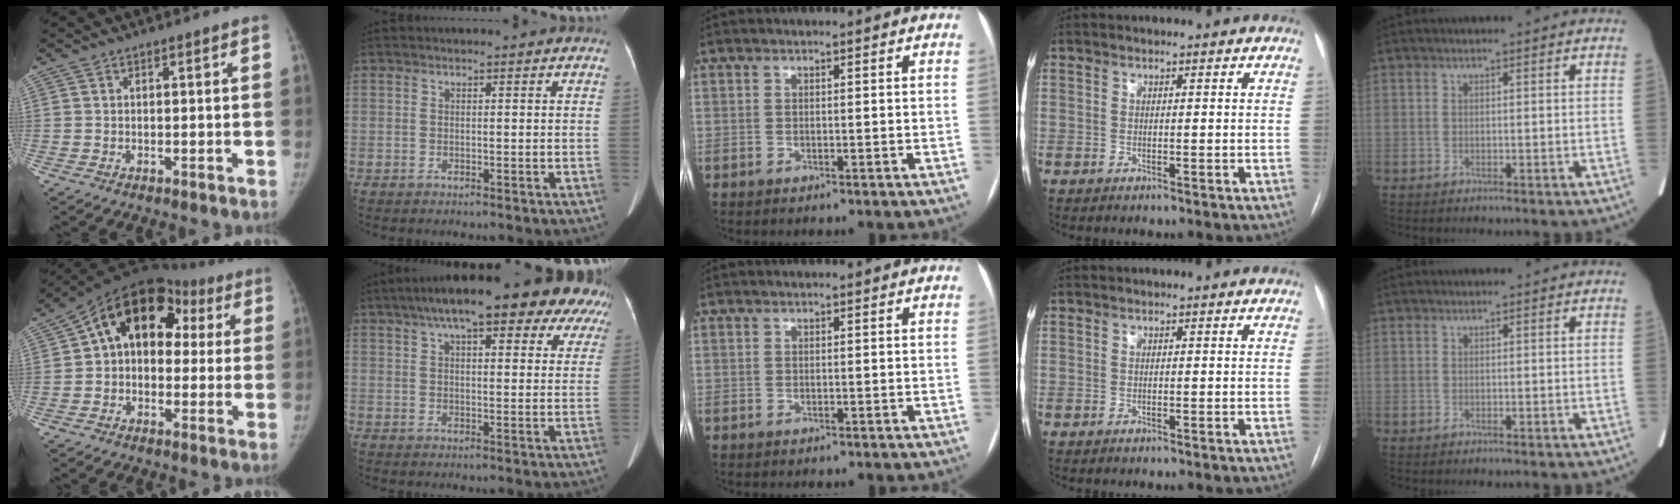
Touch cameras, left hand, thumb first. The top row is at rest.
{"thumb": {"total": 15.5, "force": [3.3, 11.1, 10.4], "torque": [-0.114, 0.046, 0.039]}, "index": {"total": 21.0, "force": [14.5, 5.9, 13.9], "torque": [-0.203, 0.058, 0.182]}}